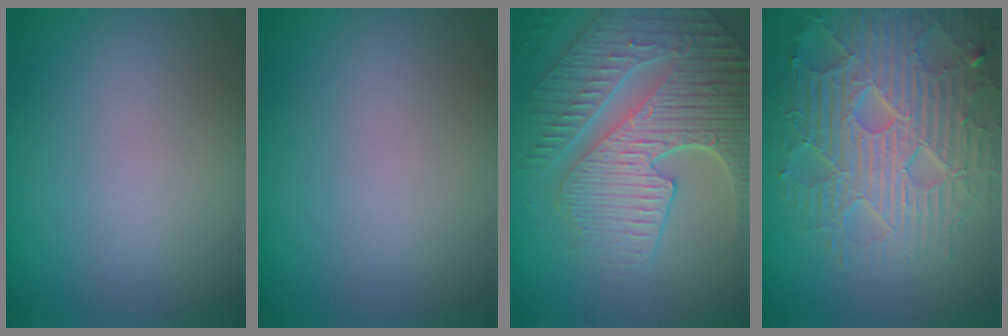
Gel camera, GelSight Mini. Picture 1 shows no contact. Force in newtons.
{"total": 0.0}
{"total": 9.7, "press": 6.6, "slide": 7.0}
{"total": 8.7, "press": 6.2, "slide": 6.1}